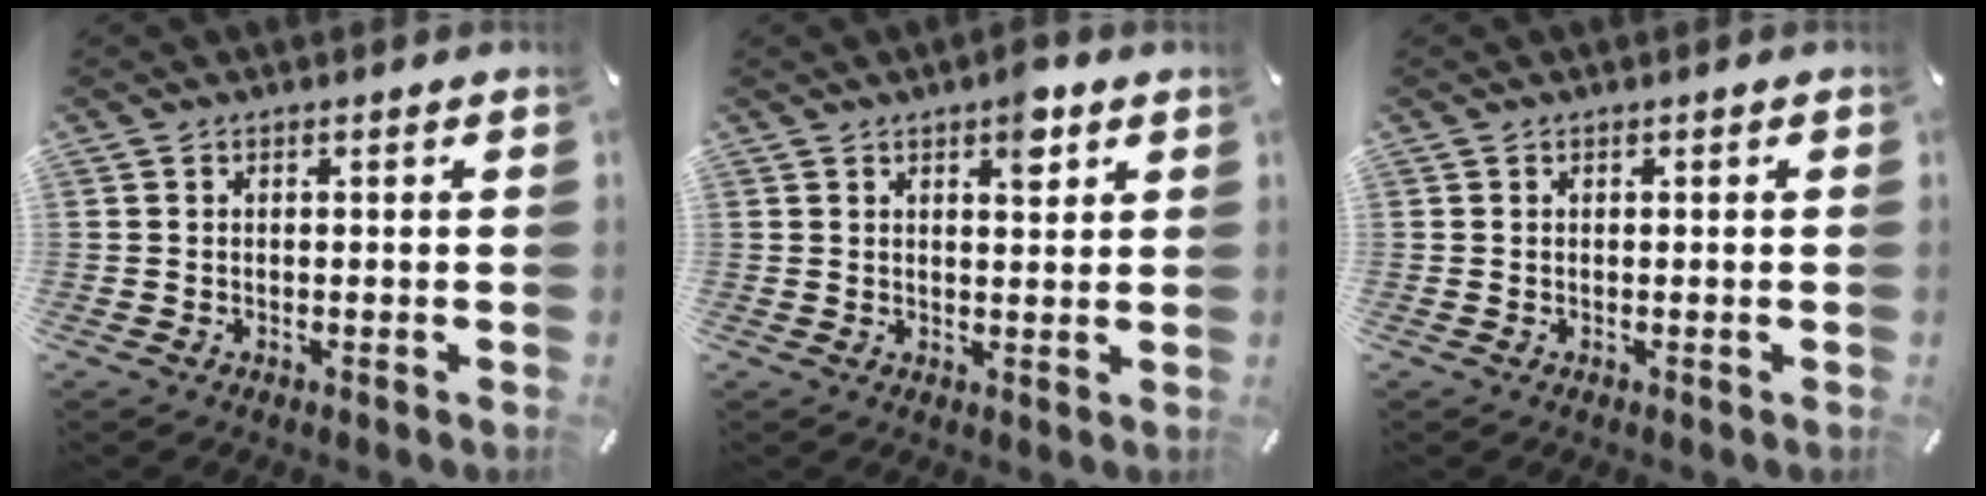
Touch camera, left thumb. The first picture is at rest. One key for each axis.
{"total": 5.3, "fx": 3.1, "fy": 2.3, "fz": 3.6, "tx": -0.039, "ty": -0.012, "tz": 0.046}
{"total": 0.0}